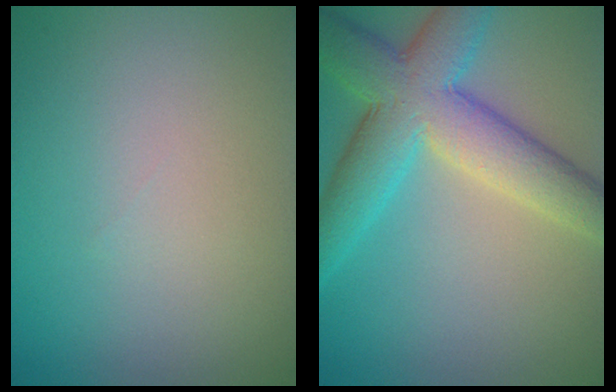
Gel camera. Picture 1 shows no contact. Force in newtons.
{"total": 8.3, "press": 8.3, "slide": 0.4}